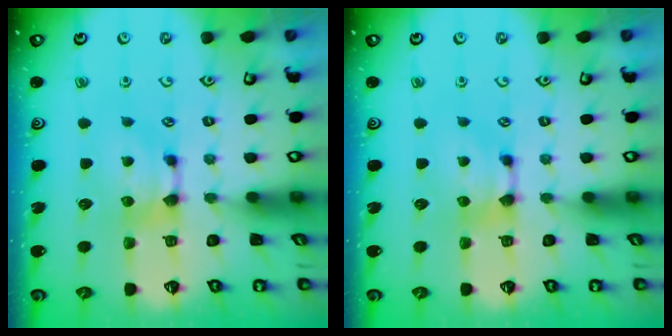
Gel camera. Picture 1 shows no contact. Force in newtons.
{"total": 0.0}